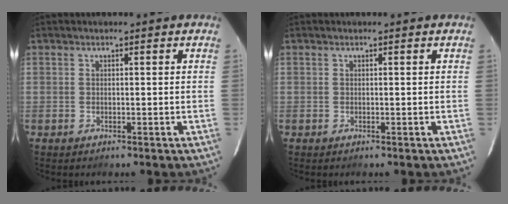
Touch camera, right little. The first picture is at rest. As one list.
[{"total": 0.0}]